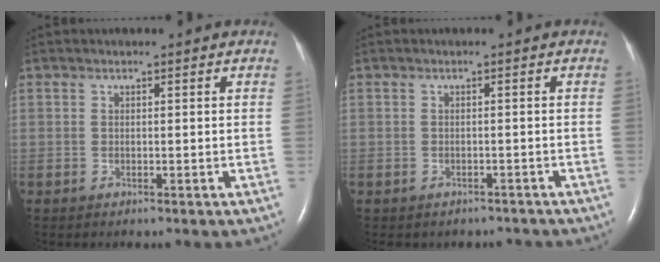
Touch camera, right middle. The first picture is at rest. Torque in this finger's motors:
{"motor_torque": [0.22, -0.28, 0.01, 0.03]}